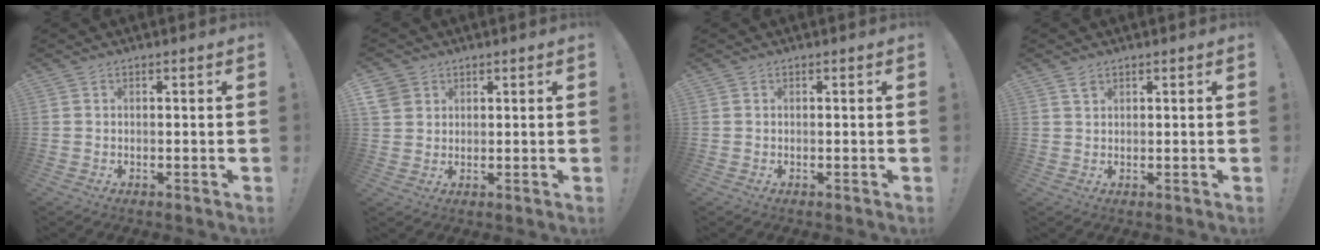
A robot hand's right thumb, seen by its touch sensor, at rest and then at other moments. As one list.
[{"total": 4.3, "force": [2.3, 3.4, 1.2], "torque": [-0.016, -0.010, 0.045]}, {"total": 0.0}, {"total": 1.4, "force": [1.1, 0.7, 0.6], "torque": [-0.004, -0.005, 0.019]}]